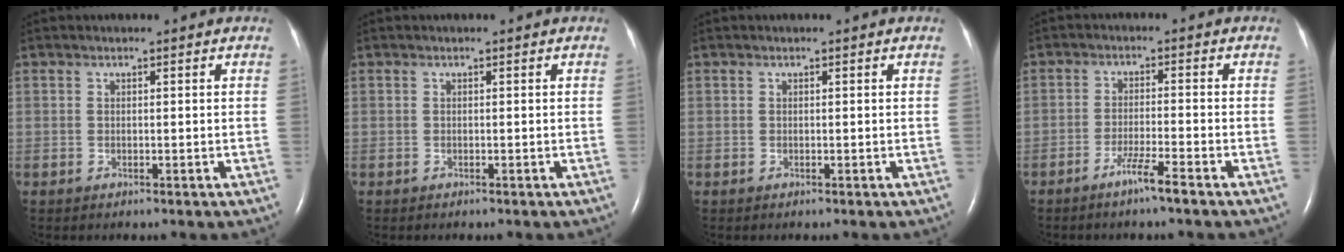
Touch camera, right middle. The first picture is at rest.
{"total": 0.0}
{"total": 0.0}
{"total": 3.9, "force": [-2.8, -0.7, 2.7], "torque": [-0.057, -0.007, -0.055]}